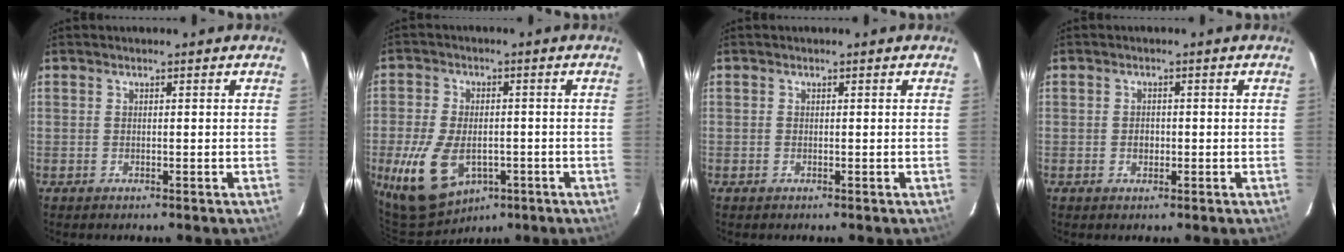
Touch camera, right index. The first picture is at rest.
{"total": 14.3, "force": [-5.2, 8.8, 10.0], "torque": [-0.223, -0.023, -0.080]}
{"total": 0.0}
{"total": 1.6, "force": [-0.4, 1.3, 0.8], "torque": [-0.015, 0.005, -0.006]}